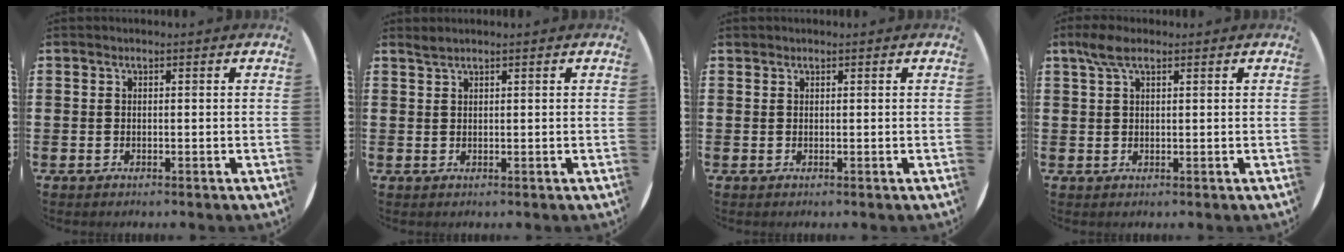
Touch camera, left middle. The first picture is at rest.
{"total": 0.9, "force": [0.9, -0.1, 0.2], "torque": [-0.006, -0.002, 0.018]}
{"total": 0.0}
{"total": 3.2, "force": [2.0, 1.1, 2.2], "torque": [-0.049, 0.006, 0.035]}